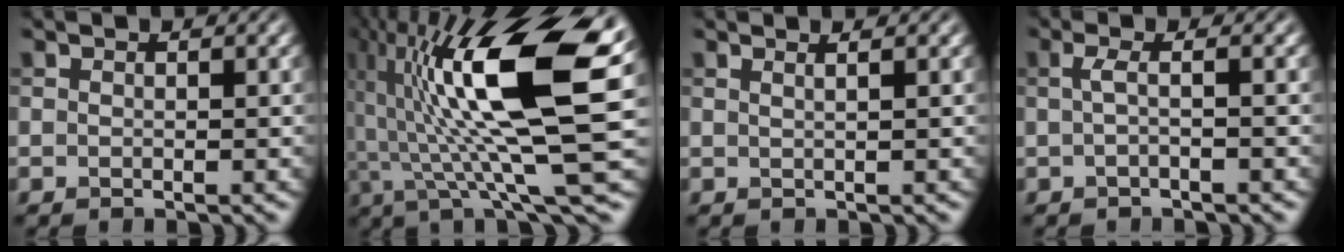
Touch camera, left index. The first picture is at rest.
{"total": 15.8, "force": [3.1, 3.6, 15.1], "torque": [-0.267, 0.003, 0.057]}
{"total": 2.2, "force": [1.1, 1.0, 1.5], "torque": [0.000, 0.001, -0.012]}
{"total": 1.9, "force": [-0.1, 0.5, 1.8], "torque": [-0.033, -0.002, -0.008]}